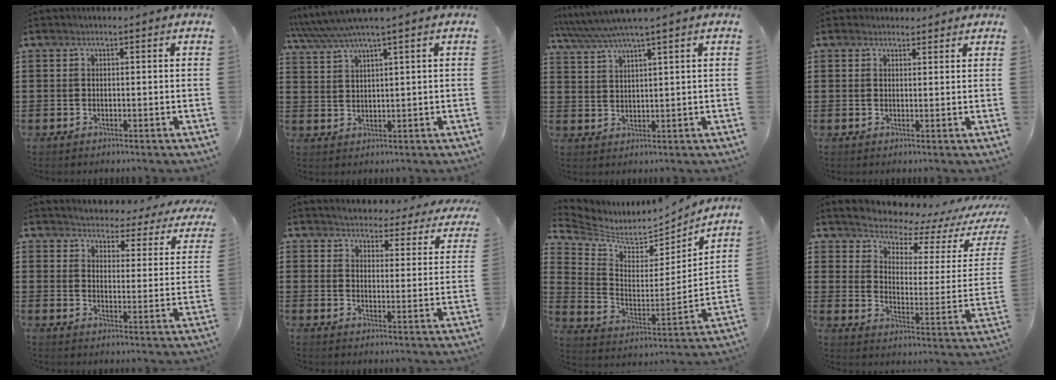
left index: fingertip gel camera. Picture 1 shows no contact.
{"total": 4.1, "force": [3.2, -0.3, 2.6], "torque": [-0.060, -0.008, 0.054]}
{"total": 4.6, "force": [3.8, -0.2, 2.6], "torque": [-0.061, -0.013, 0.065]}
{"total": 1.9, "force": [1.7, 0.7, 0.1], "torque": [-0.006, 0.005, 0.034]}
{"total": 2.9, "force": [2.9, 0.0, -0.3], "torque": [-0.019, -0.031, 0.043]}
{"total": 3.5, "force": [3.5, 0.1, -0.1], "torque": [-0.015, -0.037, 0.055]}
{"total": 5.4, "force": [4.8, 2.0, 1.4], "torque": [-0.061, -0.046, 0.079]}
{"total": 5.2, "force": [5.1, 0.7, 0.6], "torque": [-0.045, -0.049, 0.085]}